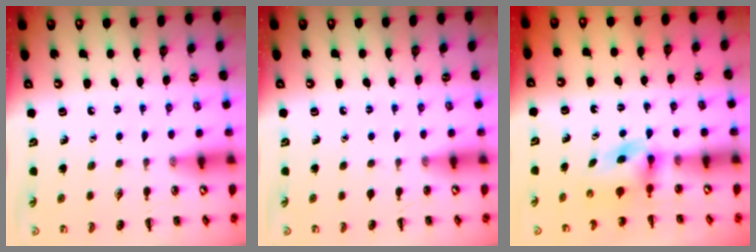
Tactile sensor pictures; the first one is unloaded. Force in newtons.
{"total": 0.0}
{"total": 3.5, "press": 3.4, "slide": 0.6}